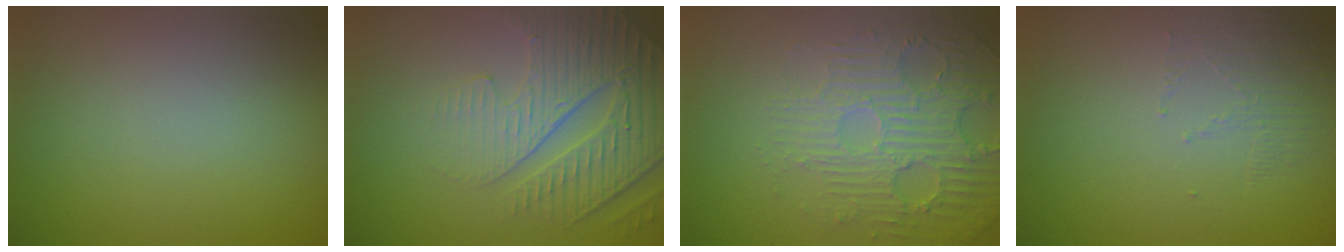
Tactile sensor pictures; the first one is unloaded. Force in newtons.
{"total": 4.6, "press": 4.3, "slide": 1.6}
{"total": 5.4, "press": 3.8, "slide": 3.9}
{"total": 1.5, "press": 0.5, "slide": 1.4}